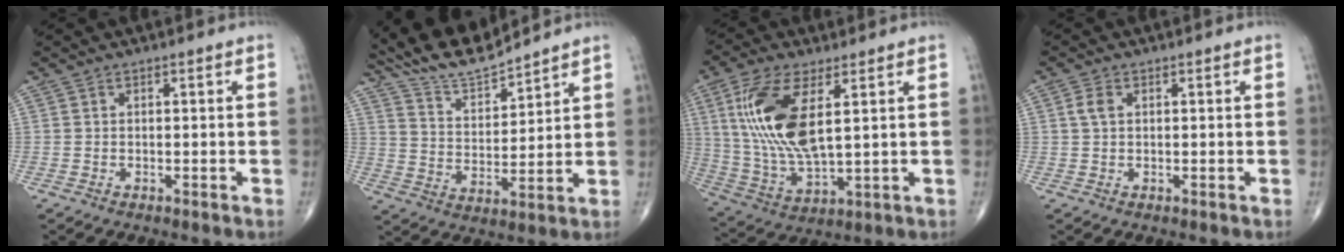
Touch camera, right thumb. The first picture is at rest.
{"total": 10.0, "force": [9.7, 1.1, 2.3], "torque": [-0.036, -0.054, 0.193]}
{"total": 16.5, "force": [4.5, 6.7, 14.4], "torque": [-0.307, -0.018, 0.095]}
{"total": 2.2, "force": [0.6, 1.4, 1.6], "torque": [-0.037, 0.006, 0.012]}